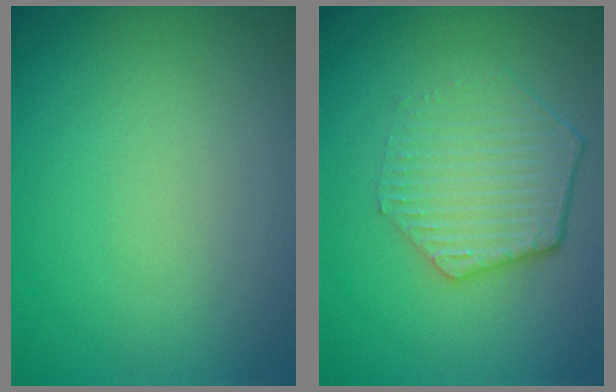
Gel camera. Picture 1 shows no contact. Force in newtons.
{"total": 4.3, "press": 3.2, "slide": 2.8}